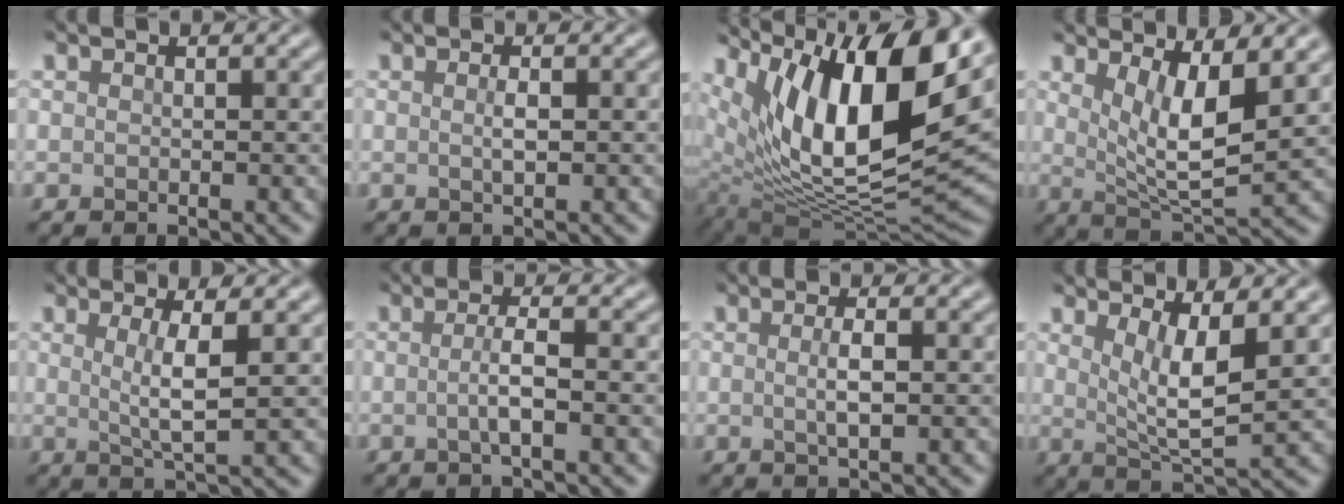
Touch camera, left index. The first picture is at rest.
{"total": 1.2, "force": [-0.1, 0.3, 1.2], "torque": [-0.024, -0.001, -0.003]}
{"total": 14.3, "force": [6.4, 5.5, 11.5], "torque": [-0.185, -0.006, 0.116]}
{"total": 5.8, "force": [2.0, 1.7, 5.2], "torque": [-0.092, -0.018, 0.039]}
{"total": 3.6, "force": [0.5, 0.6, 3.5], "torque": [-0.065, -0.008, 0.011]}
{"total": 2.8, "force": [-0.5, 0.6, 2.7], "torque": [-0.047, -0.003, -0.014]}
{"total": 2.0, "force": [-0.1, 0.4, 1.9], "torque": [-0.039, 0.000, -0.003]}
{"total": 5.0, "force": [1.4, 1.3, 4.6], "torque": [-0.083, -0.016, 0.029]}